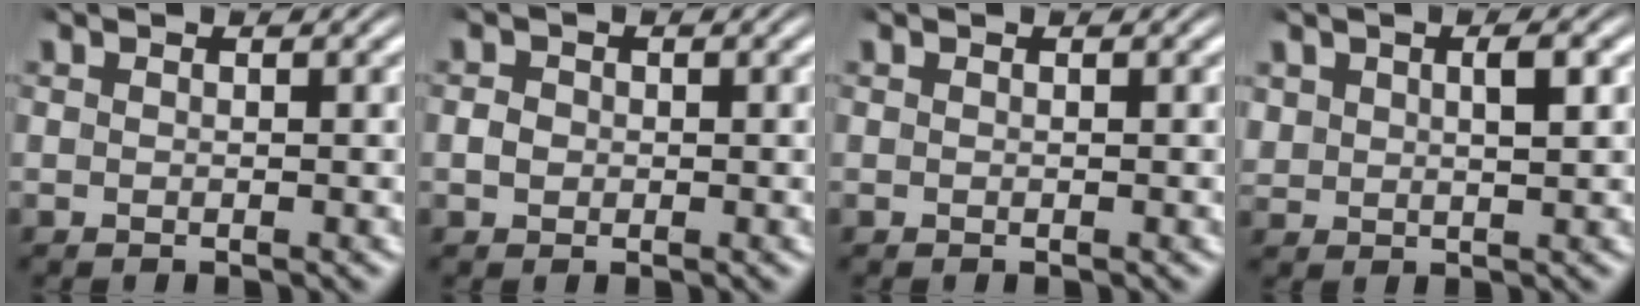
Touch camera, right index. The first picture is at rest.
{"total": 0.5, "force": [-0.2, 0.4, 0.2], "torque": [-0.010, -0.005, 0.000]}
{"total": 0.0}
{"total": 2.3, "force": [1.2, 1.2, 1.5], "torque": [-0.028, 0.001, 0.028]}